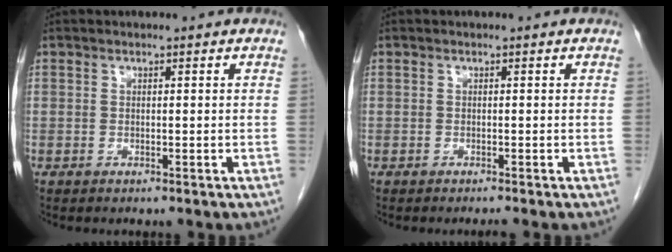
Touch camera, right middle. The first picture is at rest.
{"total": 0.5, "force": [-0.5, -0.3, 0.1], "torque": [-0.003, -0.001, -0.009]}